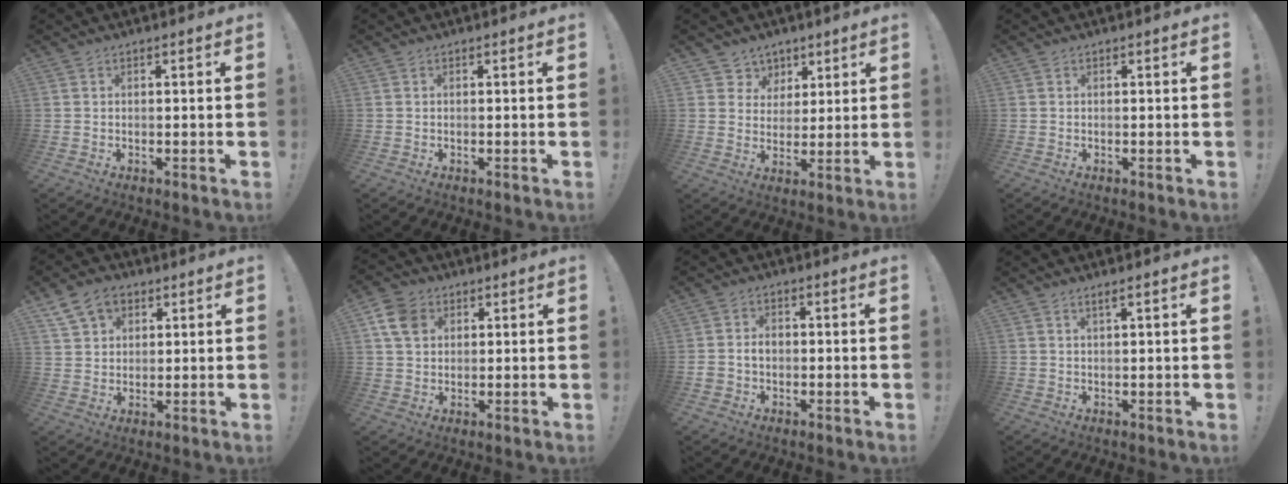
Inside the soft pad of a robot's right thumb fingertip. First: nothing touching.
{"total": 0.0}
{"total": 6.8, "force": [3.9, 5.6, 0.4], "torque": [-0.009, -0.035, 0.079]}
{"total": 0.0}
{"total": 10.0, "force": [5.4, 7.2, 4.2], "torque": [-0.061, -0.020, 0.107]}
{"total": 8.8, "force": [3.7, 6.8, 4.3], "torque": [-0.080, -0.007, 0.074]}
{"total": 3.4, "force": [-0.6, 2.6, 2.2], "torque": [-0.038, 0.002, -0.015]}
{"total": 2.0, "force": [1.2, -0.1, 1.6], "torque": [-0.025, -0.005, 0.019]}